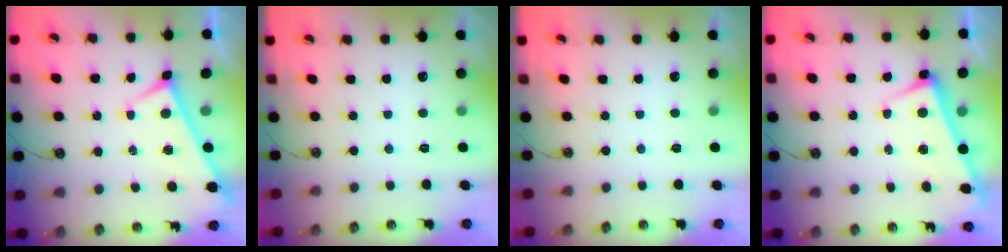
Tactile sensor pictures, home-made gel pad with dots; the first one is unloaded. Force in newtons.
{"total": 0.0}
{"total": 0.0}
{"total": 2.6, "press": 2.5, "slide": 0.6}